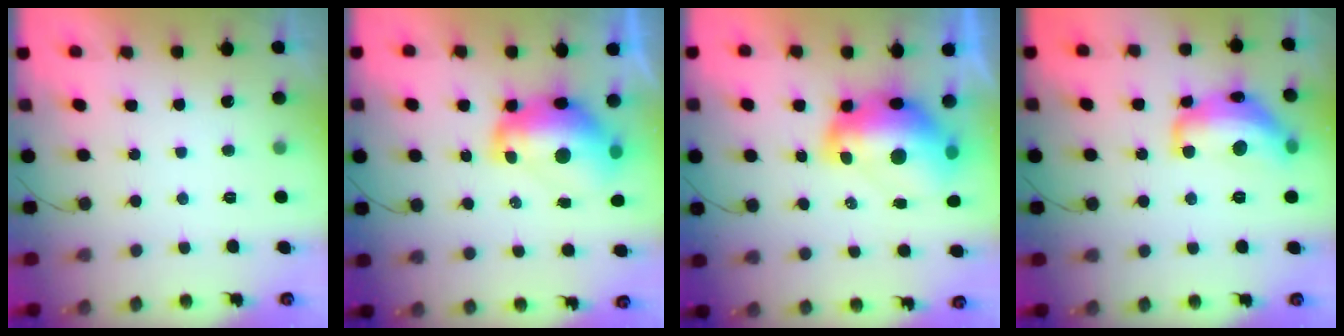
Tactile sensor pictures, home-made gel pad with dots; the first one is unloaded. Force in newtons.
{"total": 13.1, "press": 13.0, "slide": 1.3}
{"total": 16.3, "press": 16.2, "slide": 1.6}
{"total": 17.0, "press": 16.9, "slide": 1.0}